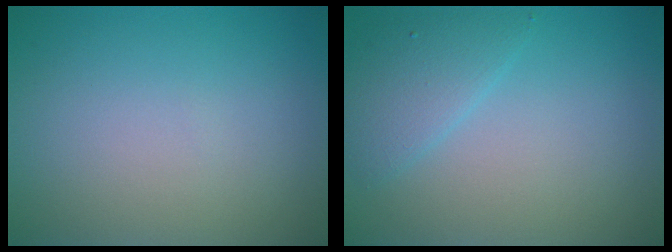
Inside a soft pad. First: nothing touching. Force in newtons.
{"total": 2.6, "press": 2.6, "slide": 0.1}